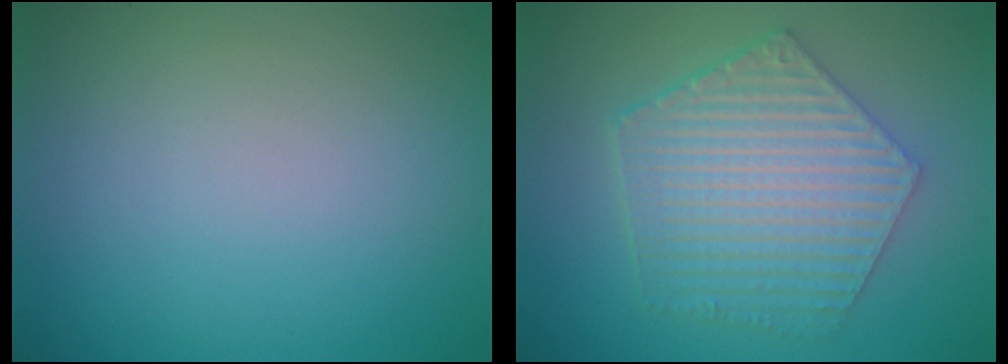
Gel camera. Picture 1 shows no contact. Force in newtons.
{"total": 6.3, "press": 4.8, "slide": 4.2}